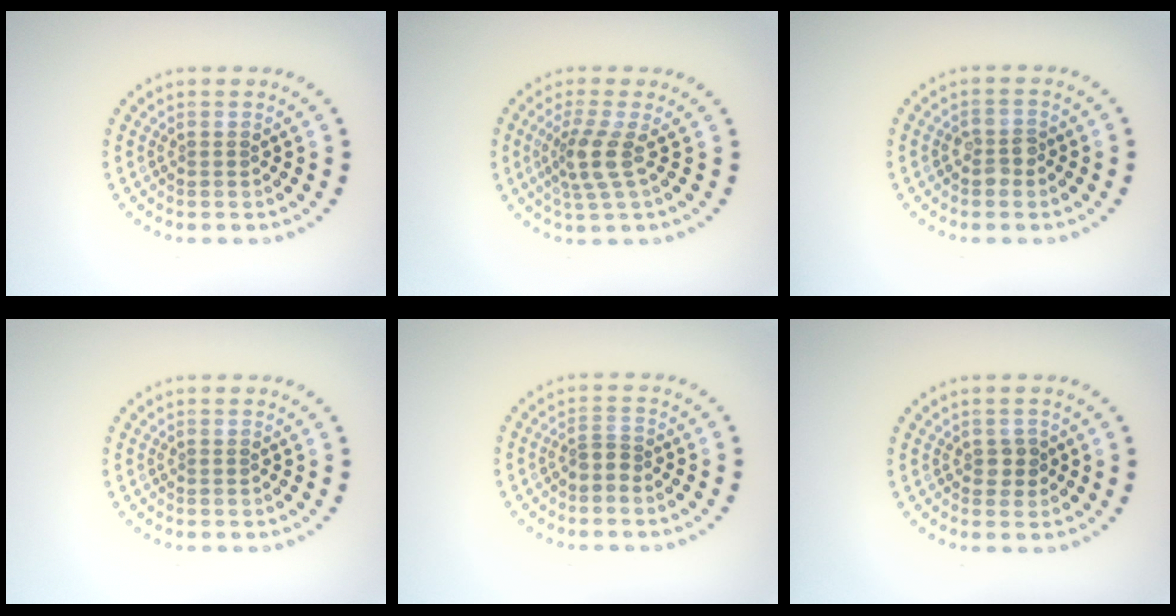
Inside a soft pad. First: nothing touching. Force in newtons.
{"total": 2.9, "press": 2.2, "slide": 1.8}
{"total": 1.7, "press": 1.7, "slide": 0.3}
{"total": 0.0}
{"total": 1.4, "press": 0.9, "slide": 1.1}
{"total": 1.2, "press": 1.2, "slide": 0.3}